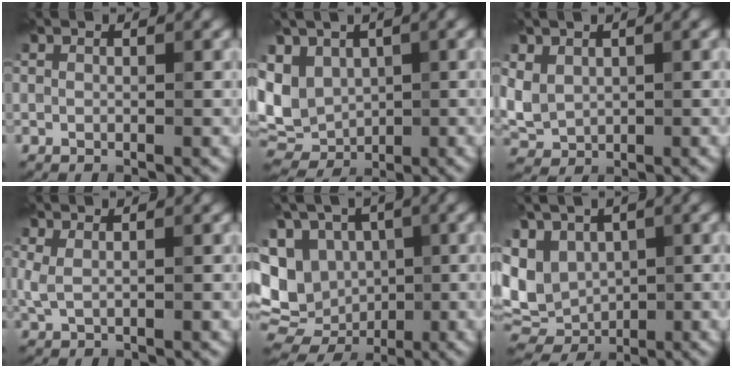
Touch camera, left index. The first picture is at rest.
{"total": 6.9, "force": [0.6, 5.2, 4.5], "torque": [-0.088, -0.009, 0.013]}
{"total": 3.1, "force": [0.6, 2.5, 1.8], "torque": [-0.047, -0.005, 0.015]}
{"total": 1.3, "force": [0.5, 0.5, 1.1], "torque": [-0.031, -0.001, 0.012]}
{"total": 14.4, "force": [-1.7, 12.0, 7.7], "torque": [-0.158, 0.004, -0.042]}
{"total": 7.9, "force": [0.7, 5.9, 5.2], "torque": [-0.101, -0.006, 0.019]}